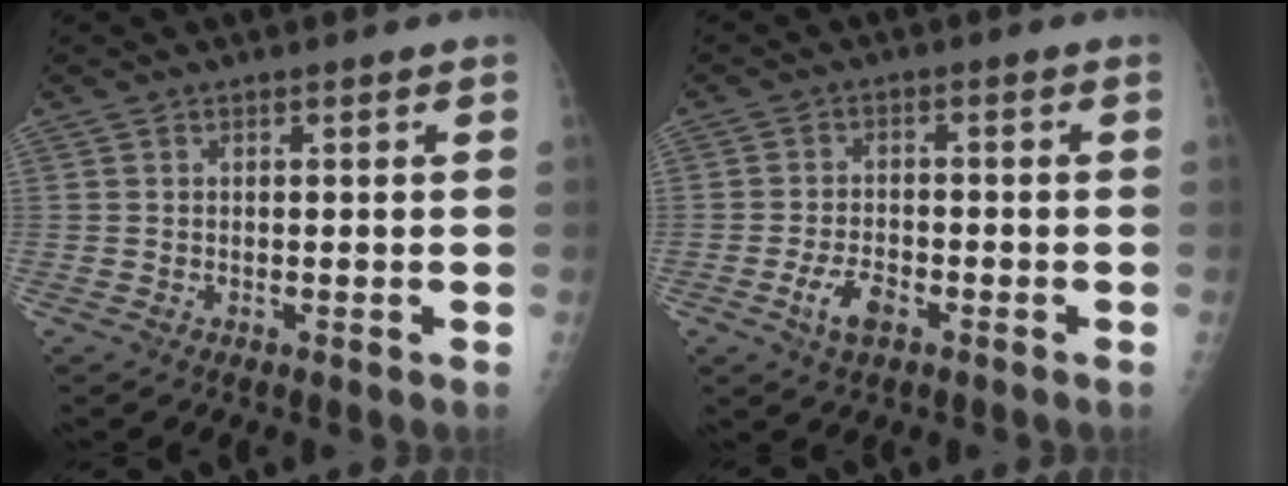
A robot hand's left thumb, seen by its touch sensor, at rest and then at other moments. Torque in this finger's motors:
{"motor_torque": [-0.19, 0.20, 0.34, -0.03, 0.00]}